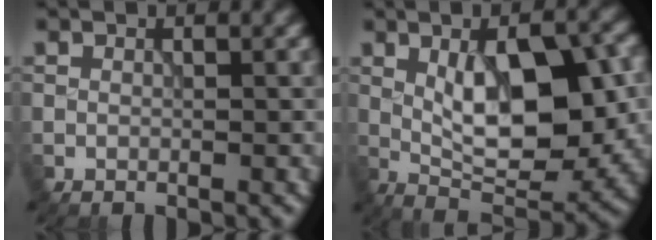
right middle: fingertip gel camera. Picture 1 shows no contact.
{"total": 10.0, "force": [0.6, 4.0, 9.1], "torque": [-0.145, -0.001, 0.017]}